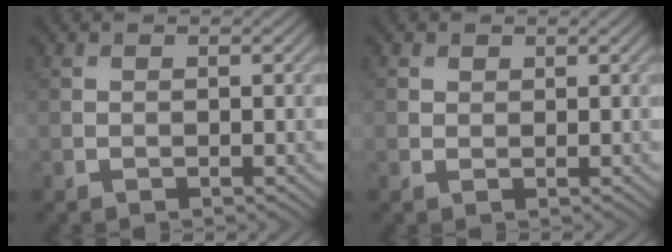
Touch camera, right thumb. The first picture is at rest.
{"total": 1.0, "force": [0.6, 0.7, 0.2], "torque": [-0.003, 0.001, 0.010]}